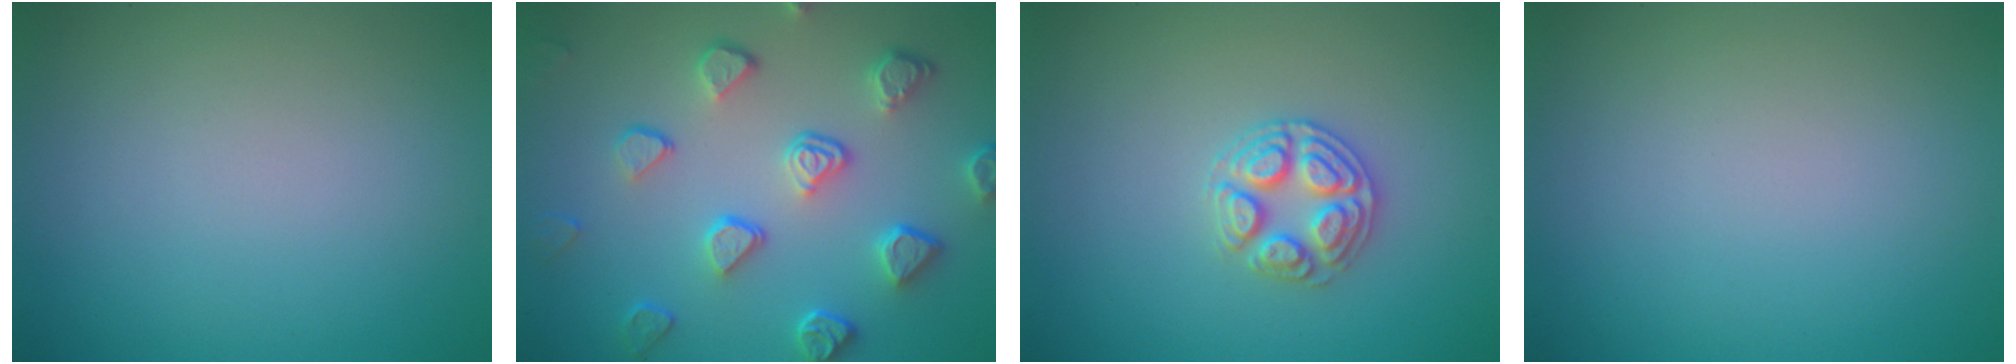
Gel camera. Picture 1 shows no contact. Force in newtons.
{"total": 5.1, "press": 4.2, "slide": 2.9}
{"total": 2.9, "press": 2.8, "slide": 0.3}
{"total": 0.0}